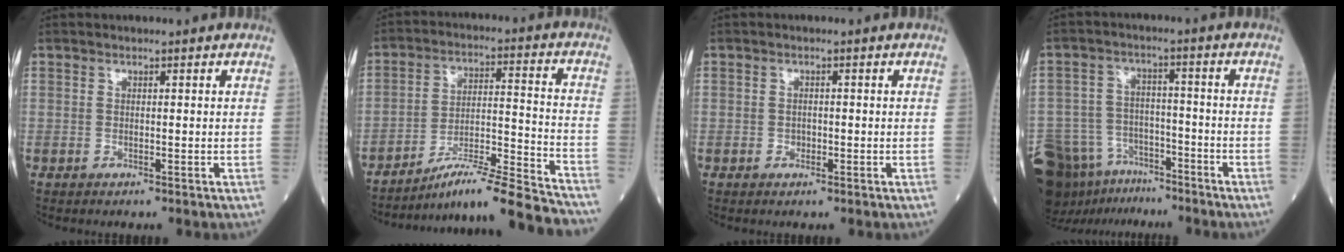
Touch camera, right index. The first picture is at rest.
{"total": 17.6, "force": [-16.2, -1.1, 6.8], "torque": [-0.108, 0.008, -0.254]}
{"total": 1.0, "force": [-0.4, 0.8, 0.5], "torque": [-0.008, 0.002, -0.006]}
{"total": 17.3, "force": [-12.3, 9.8, 7.3], "torque": [-0.184, 0.003, -0.196]}